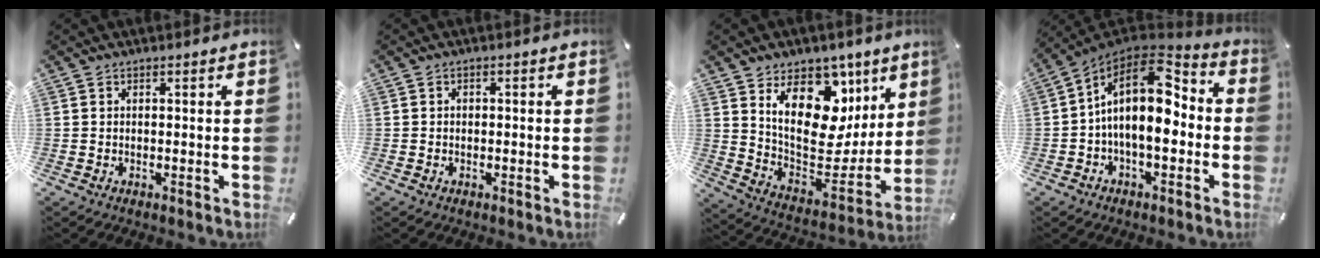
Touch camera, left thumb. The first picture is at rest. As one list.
[{"total": 1.0, "force": [-0.4, 0.9, 0.4], "torque": [-0.007, 0.004, -0.009]}, {"total": 19.1, "force": [8.5, 12.9, 11.2], "torque": [-0.141, -0.077, 0.149]}, {"total": 15.6, "force": [0.4, 8.7, 12.9], "torque": [-0.233, -0.011, -0.001]}]